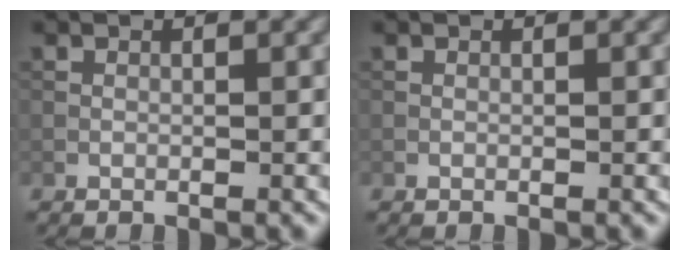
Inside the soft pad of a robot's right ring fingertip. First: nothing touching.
{"total": 0.0}